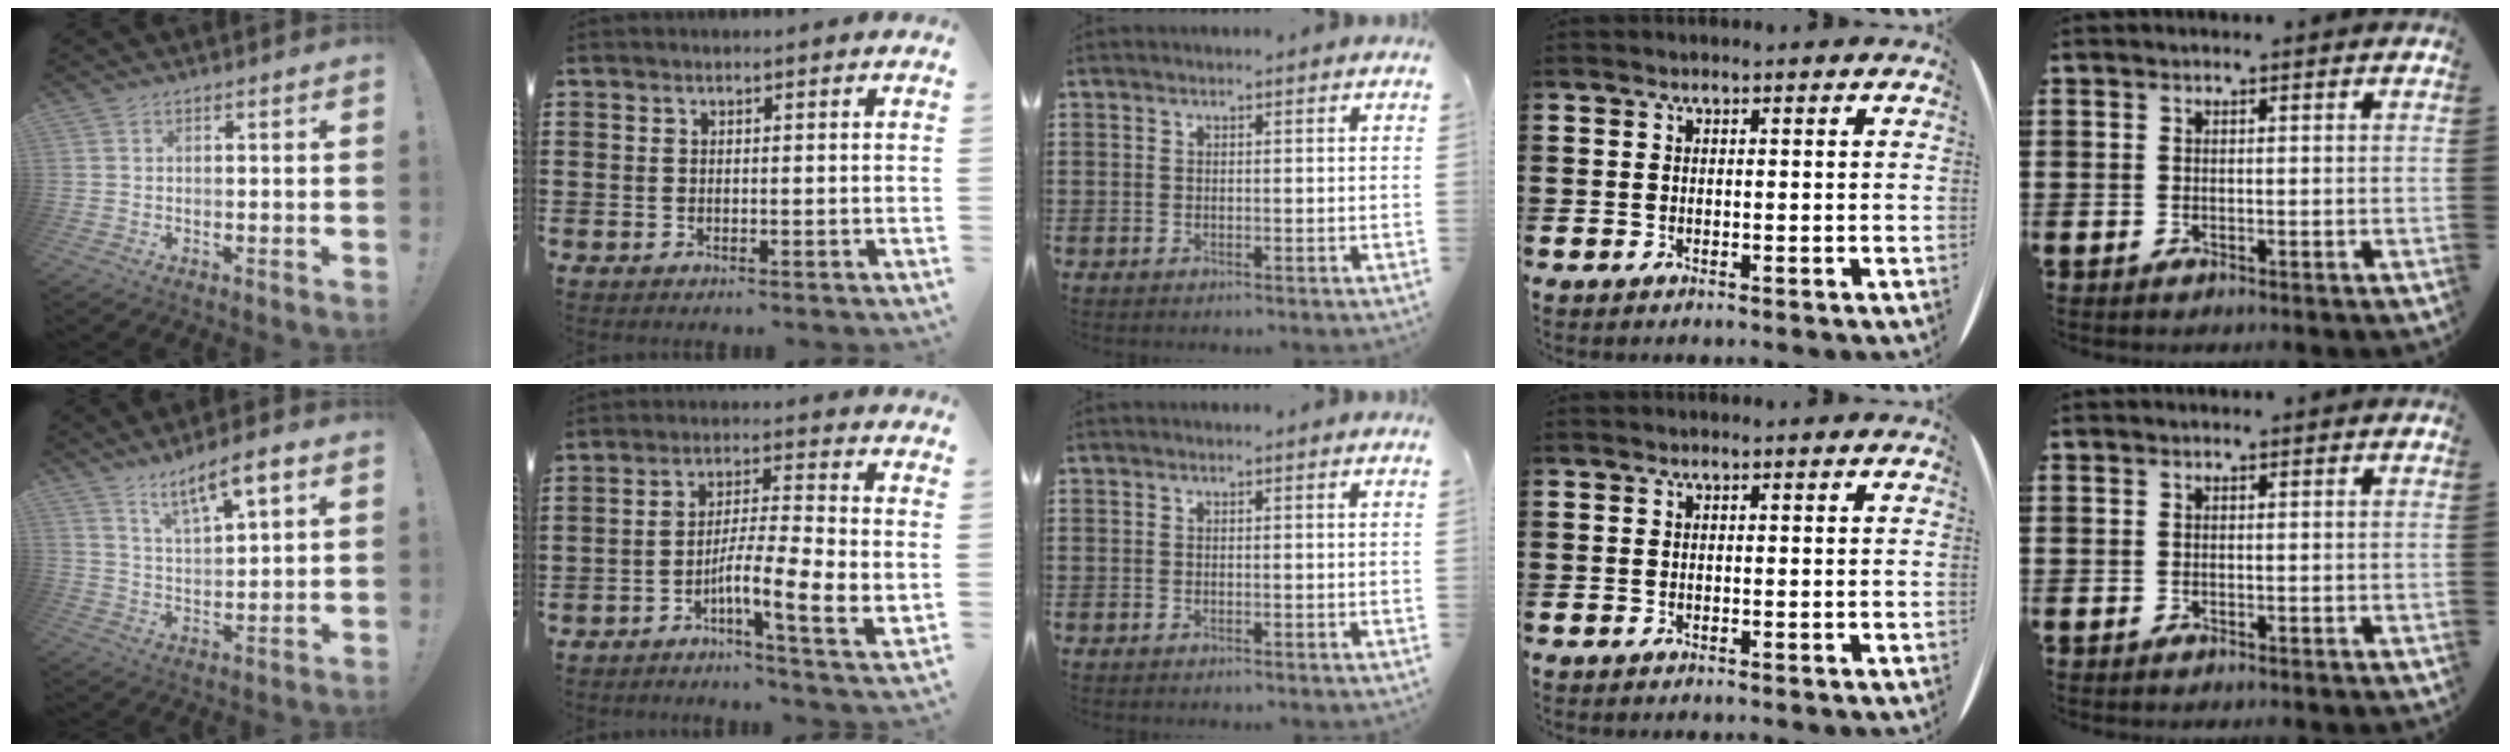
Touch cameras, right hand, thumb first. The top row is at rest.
{"thumb": {"total": 9.2, "force": [6.2, 2.2, 6.5], "torque": [-0.106, -0.031, 0.105]}, "index": {"total": 8.8, "force": [-2.8, 1.0, 8.2], "torque": [-0.139, -0.012, -0.054]}}